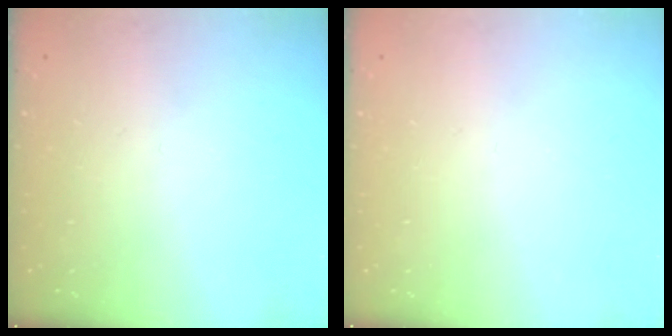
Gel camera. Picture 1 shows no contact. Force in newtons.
{"total": 0.0}